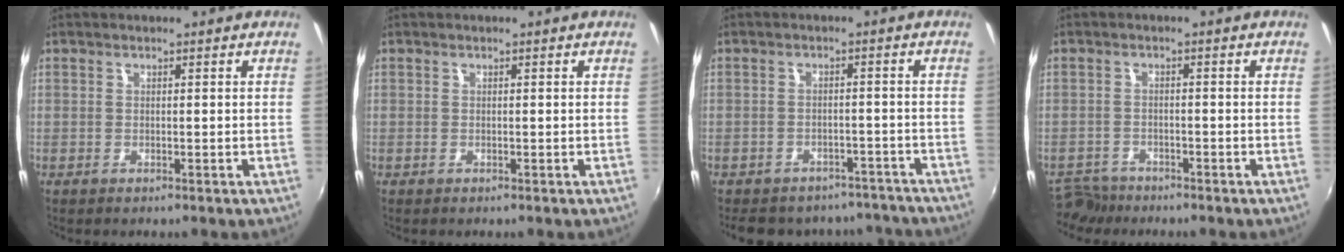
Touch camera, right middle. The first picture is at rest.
{"total": 0.0}
{"total": 15.7, "force": [-13.4, 6.9, 4.4], "torque": [-0.099, 0.020, -0.156]}
{"total": 4.8, "force": [-4.3, 2.0, 0.3], "torque": [-0.022, -0.006, -0.081]}